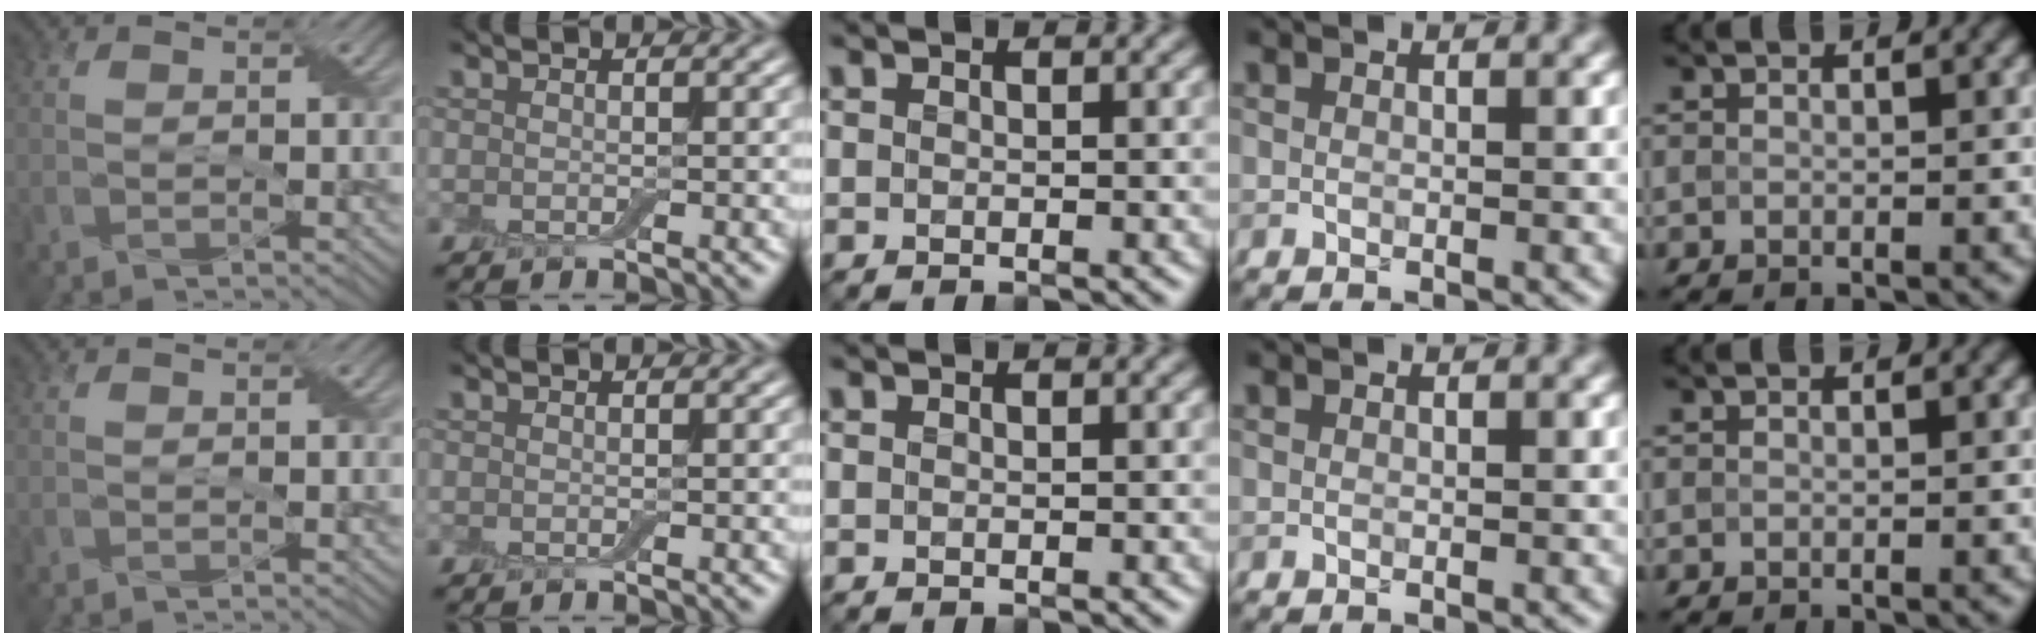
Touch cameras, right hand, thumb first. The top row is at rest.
{}